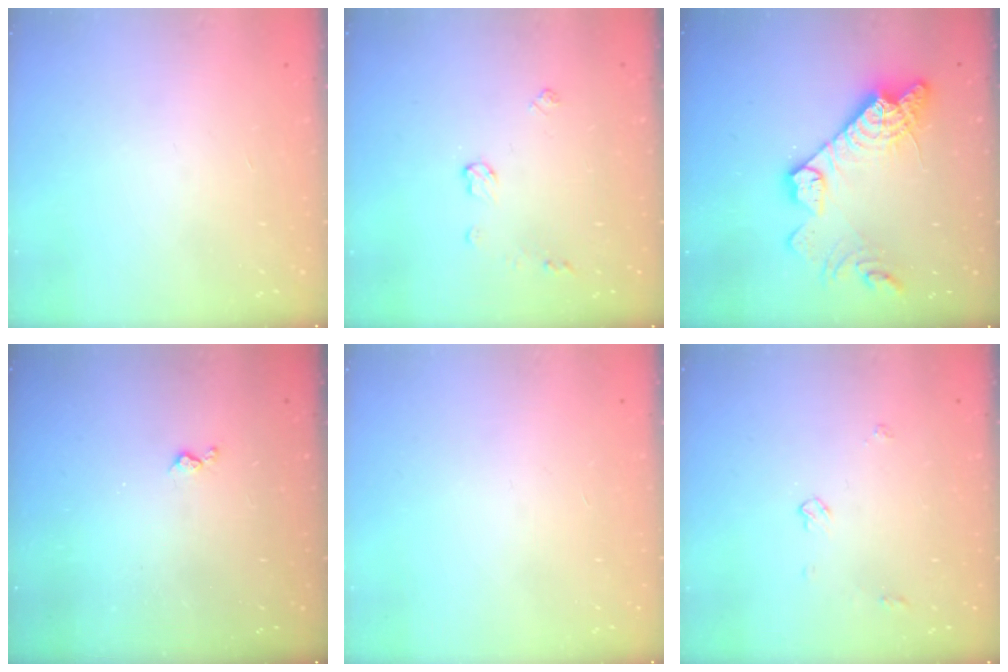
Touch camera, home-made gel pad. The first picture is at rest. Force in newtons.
{"total": 5.2, "press": 5.2, "slide": 0.3}
{"total": 18.2, "press": 18.1, "slide": 1.7}
{"total": 3.4, "press": 3.4, "slide": 0.5}
{"total": 0.0}
{"total": 4.0, "press": 3.9, "slide": 0.6}